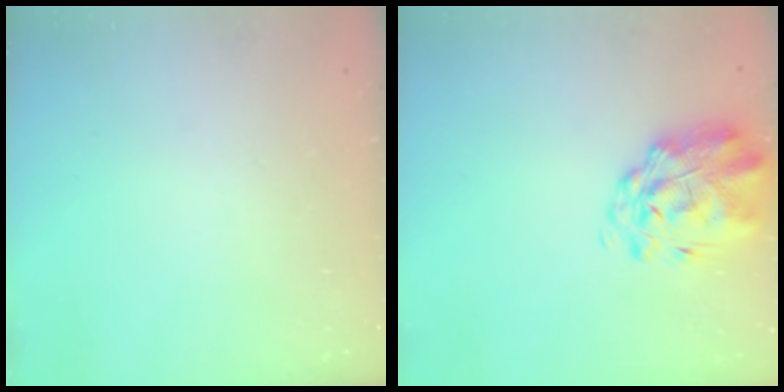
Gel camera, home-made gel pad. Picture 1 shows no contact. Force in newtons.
{"total": 3.2, "press": 2.6, "slide": 1.8}